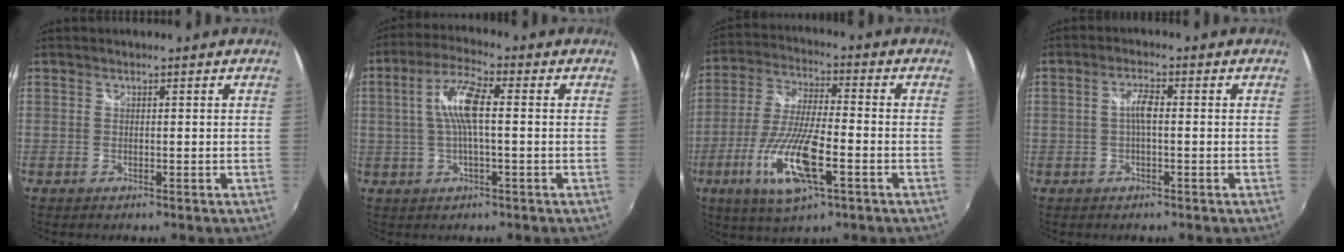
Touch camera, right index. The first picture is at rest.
{"total": 8.2, "force": [0.5, 1.7, 8.0], "torque": [-0.159, 0.011, 0.011]}
{"total": 15.2, "force": [-5.8, 4.1, 13.5], "torque": [-0.285, -0.019, -0.109]}
{"total": 2.8, "force": [-0.2, 0.7, 2.7], "torque": [-0.053, 0.007, -0.004]}